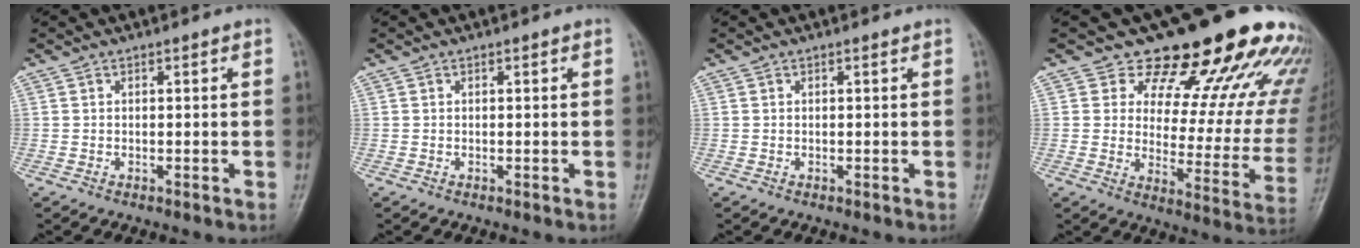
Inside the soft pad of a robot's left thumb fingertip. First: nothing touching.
{"total": 0.0}
{"total": 0.0}
{"total": 23.1, "force": [18.4, 8.6, 11.1], "torque": [-0.091, -0.114, 0.228]}